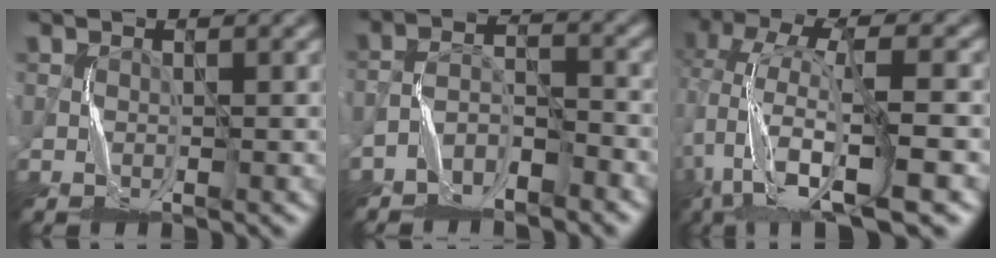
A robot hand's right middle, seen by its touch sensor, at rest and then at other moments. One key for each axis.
{"total": 3.3, "fx": -3.0, "fy": 1.1, "fz": 0.9, "tx": -0.014, "ty": 0.011, "tz": -0.060}
{"total": 10.4, "fx": -4.3, "fy": 3.3, "fz": 8.9, "tx": -0.162, "ty": 0.006, "tz": -0.081}